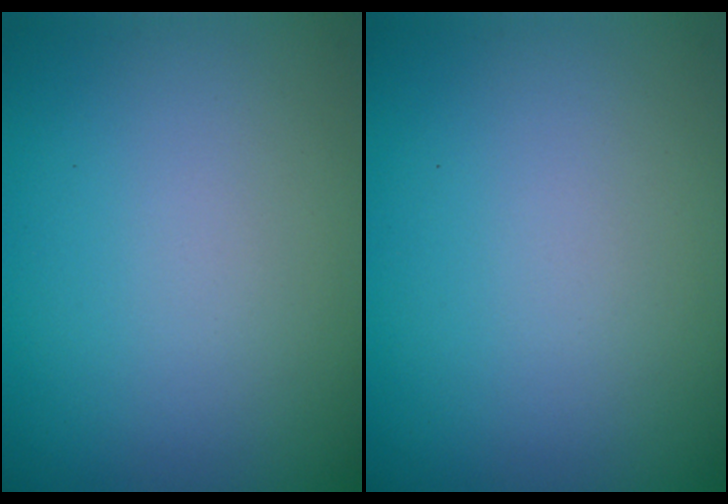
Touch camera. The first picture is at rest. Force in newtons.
{"total": 0.0}